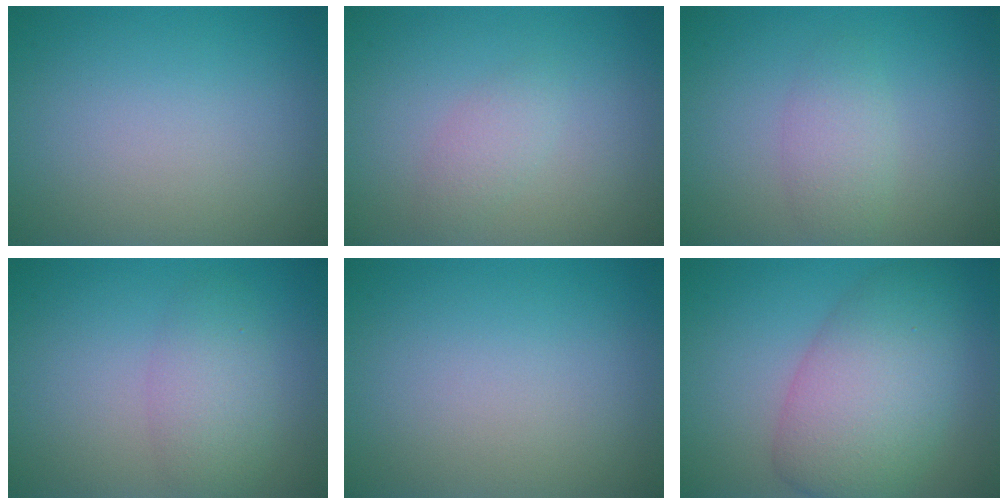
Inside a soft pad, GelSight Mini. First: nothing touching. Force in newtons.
{"total": 1.5, "press": 1.5, "slide": 0.0}
{"total": 1.2, "press": 1.2, "slide": 0.2}
{"total": 3.1, "press": 3.1, "slide": 0.1}
{"total": 0.0}
{"total": 7.8, "press": 7.7, "slide": 0.6}